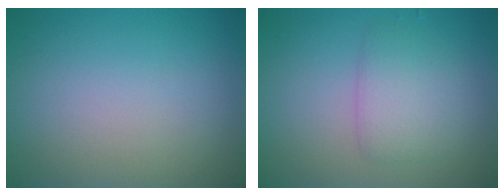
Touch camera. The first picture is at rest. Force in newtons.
{"total": 2.9, "press": 2.9, "slide": 0.1}